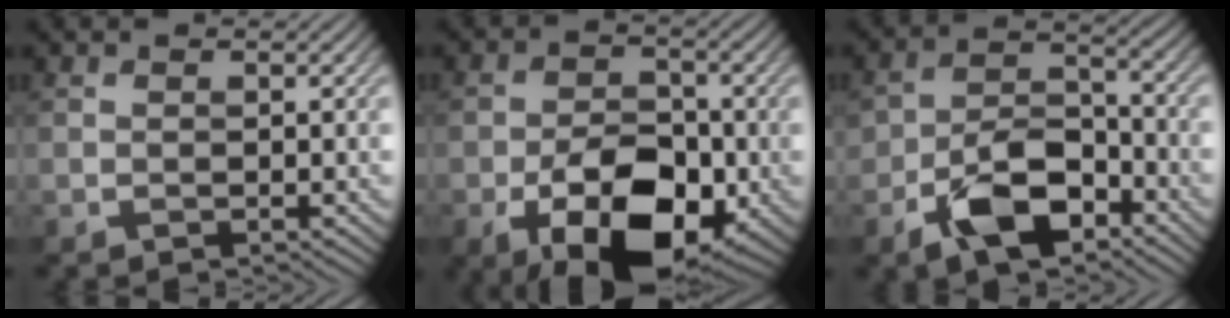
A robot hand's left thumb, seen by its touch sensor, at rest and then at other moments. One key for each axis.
{"total": 12.4, "fx": -5.2, "fy": 7.1, "fz": 8.7, "tx": -0.151, "ty": -0.021, "tz": -0.086}
{"total": 8.7, "fx": -4.9, "fy": 4.7, "fz": 5.5, "tx": -0.103, "ty": 0.004, "tz": -0.100}